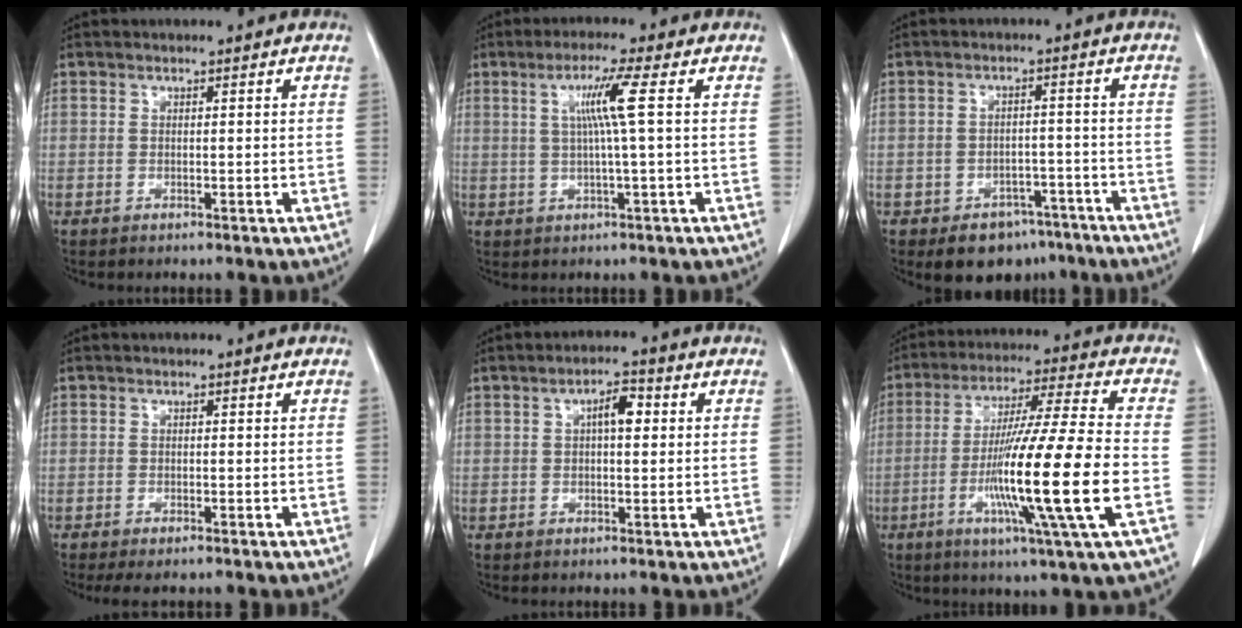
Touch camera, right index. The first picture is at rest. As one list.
[{"total": 5.7, "force": [1.2, -1.3, 5.4], "torque": [-0.102, 0.004, 0.025]}, {"total": 7.6, "force": [-5.3, 4.7, 2.6], "torque": [-0.023, 0.013, -0.071]}, {"total": 2.7, "force": [-2.1, 0.7, 1.6], "torque": [-0.020, -0.008, -0.026]}, {"total": 3.8, "force": [0.8, 1.3, 3.5], "torque": [-0.059, 0.011, 0.011]}, {"total": 18.6, "force": [-4.6, -1.3, 18.0], "torque": [-0.332, -0.019, -0.090]}]